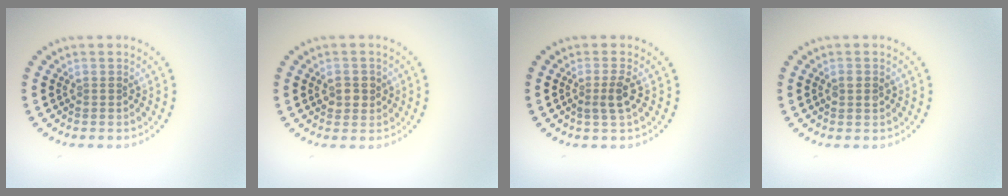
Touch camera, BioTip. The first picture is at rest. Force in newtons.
{"total": 1.9, "press": 1.9, "slide": 0.5}
{"total": 1.8, "press": 1.5, "slide": 1.0}
{"total": 1.0, "press": 1.0, "slide": 0.1}